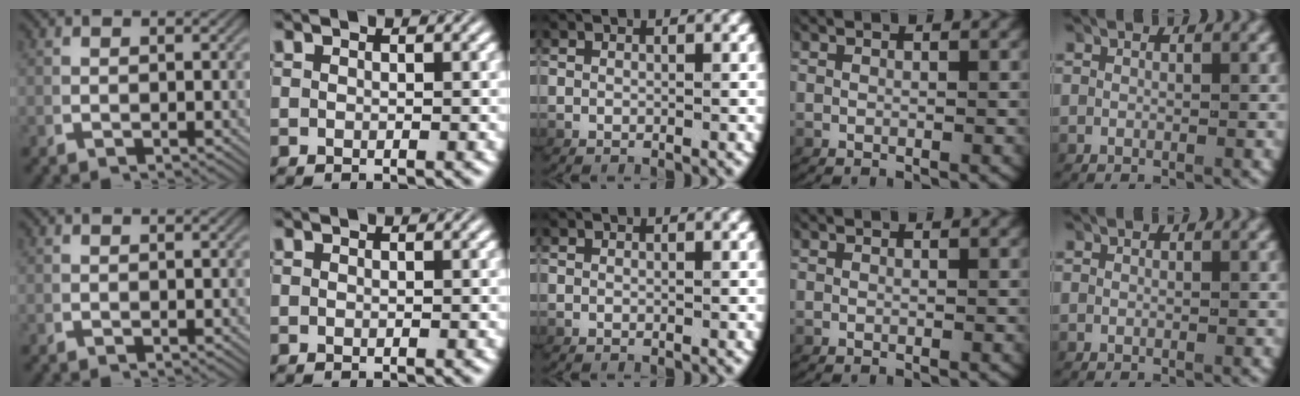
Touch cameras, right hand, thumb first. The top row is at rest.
{}